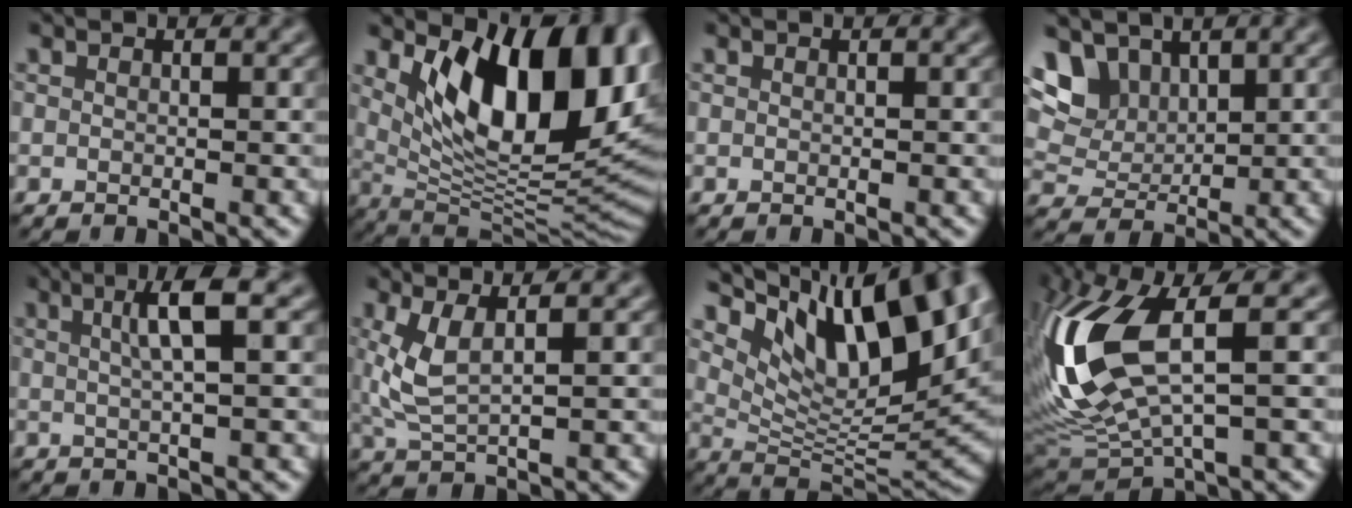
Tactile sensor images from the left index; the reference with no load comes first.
{"total": 13.7, "force": [4.0, 6.4, 11.4], "torque": [-0.143, -0.011, 0.068]}
{"total": 0.0}
{"total": 6.6, "force": [3.5, 4.5, 3.3], "torque": [-0.085, 0.001, 0.074]}
{"total": 3.7, "force": [1.1, 0.6, 3.5], "torque": [-0.054, 0.010, 0.016]}
{"total": 4.0, "force": [1.2, 1.4, 3.6], "torque": [-0.091, -0.002, 0.028]}
{"total": 12.5, "force": [7.3, 4.1, 9.2], "torque": [-0.145, -0.002, 0.142]}
{"total": 11.8, "force": [2.0, 4.6, 10.7], "torque": [-0.249, -0.008, 0.043]}